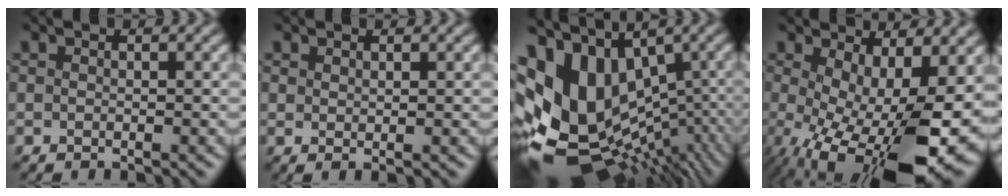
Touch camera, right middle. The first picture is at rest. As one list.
[{"total": 0.5, "force": [0.5, -0.1, 0.1], "torque": [-0.004, 0.009, 0.017]}, {"total": 14.0, "force": [0.1, 9.8, 10.0], "torque": [-0.186, -0.001, 0.059]}, {"total": 14.7, "force": [-2.7, 6.3, 13.0], "torque": [-0.204, -0.024, -0.017]}]